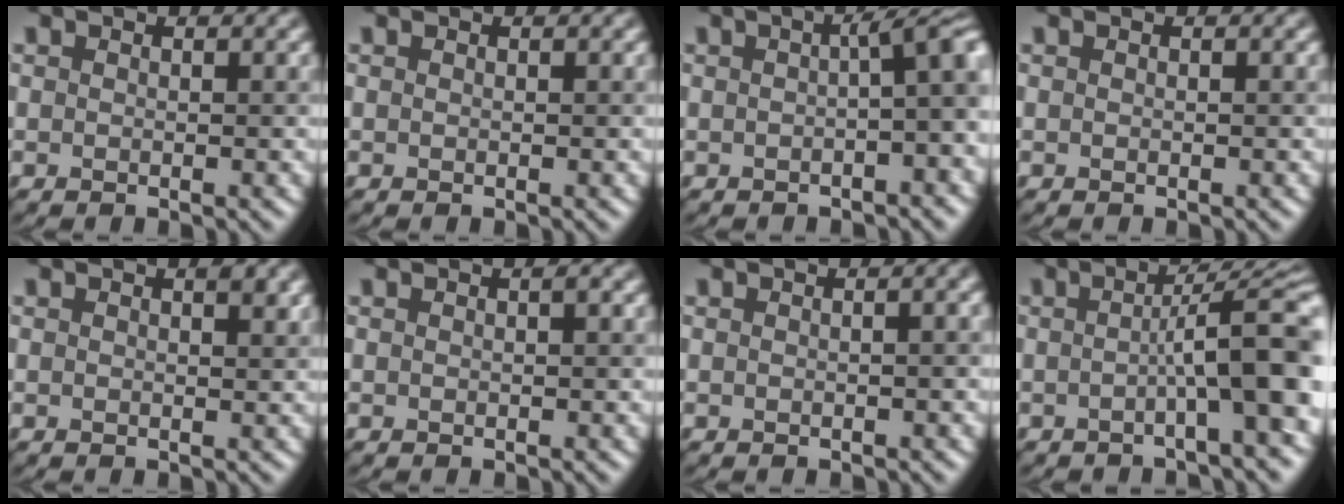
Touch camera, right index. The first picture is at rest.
{"total": 0.0}
{"total": 5.6, "force": [-0.1, 1.4, 5.4], "torque": [-0.044, 0.020, 0.003]}
{"total": 0.0}
{"total": 0.7, "force": [0.5, -0.1, 0.4], "torque": [-0.009, 0.002, 0.010]}
{"total": 0.0}
{"total": 3.7, "force": [0.7, 2.0, 3.0], "torque": [0.006, 0.028, -0.025]}
{"total": 7.7, "force": [-0.8, 1.1, 7.6], "torque": [-0.095, 0.024, -0.018]}